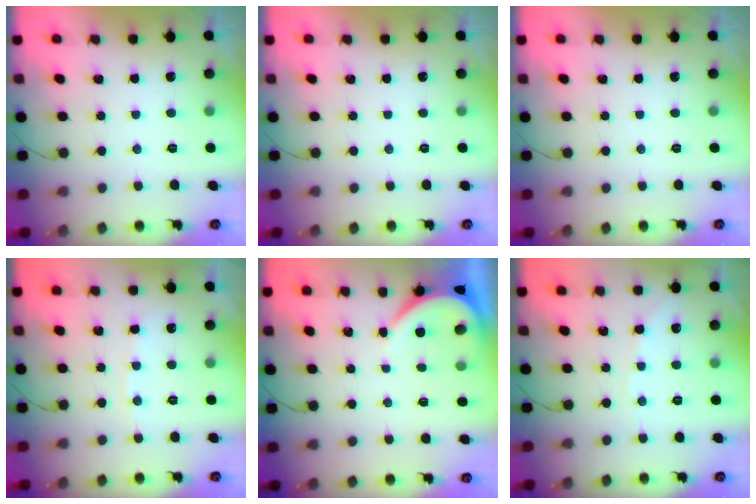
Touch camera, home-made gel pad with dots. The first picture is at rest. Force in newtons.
{"total": 0.0}
{"total": 0.0}
{"total": 3.0, "press": 3.0, "slide": 0.4}
{"total": 3.9, "press": 3.8, "slide": 0.5}
{"total": 2.1, "press": 2.1, "slide": 0.3}